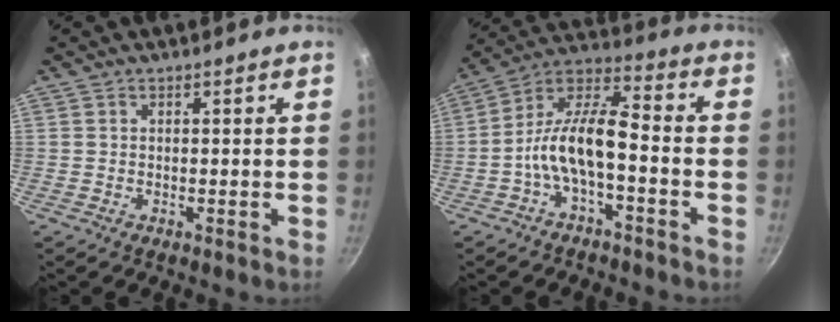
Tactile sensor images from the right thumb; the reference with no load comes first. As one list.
[{"total": 11.8, "force": [-3.8, 4.6, 10.2], "torque": [-0.194, 0.048, -0.081]}]